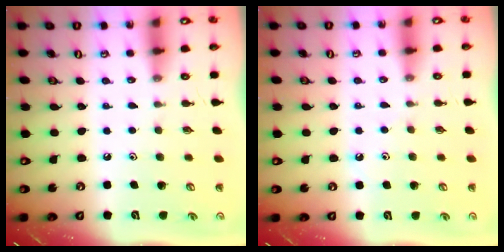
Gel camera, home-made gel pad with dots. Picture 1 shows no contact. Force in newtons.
{"total": 4.0, "press": 3.9, "slide": 0.7}